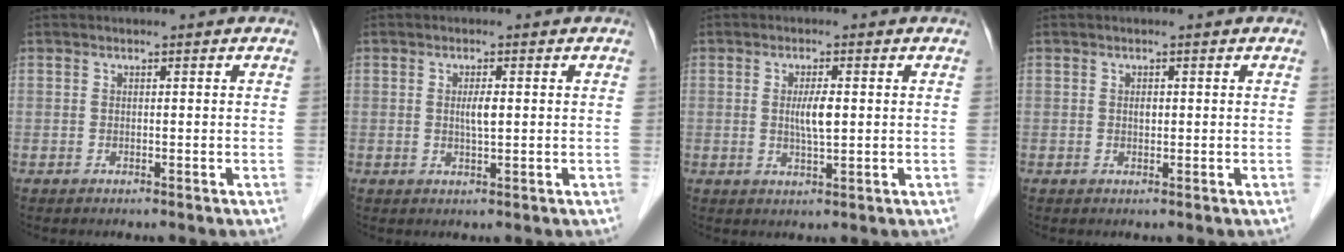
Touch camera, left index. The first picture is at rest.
{"total": 2.2, "force": [0.3, 0.3, 2.1], "torque": [-0.041, -0.001, 0.005]}
{"total": 3.5, "force": [0.3, 0.5, 3.5], "torque": [-0.064, -0.003, 0.006]}
{"total": 0.8, "force": [0.2, 0.4, 0.6], "torque": [-0.012, 0.001, 0.004]}